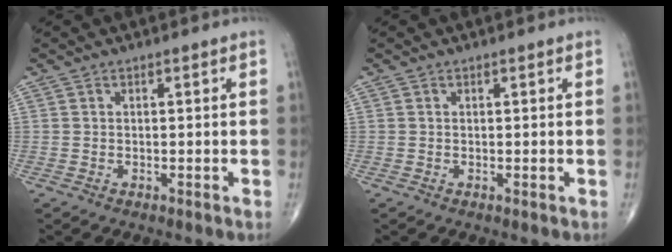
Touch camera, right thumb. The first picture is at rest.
{"total": 0.0}